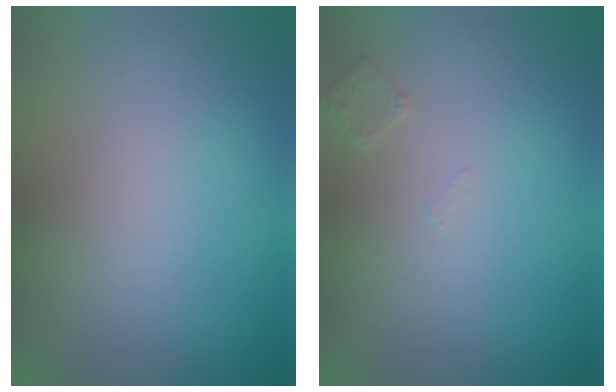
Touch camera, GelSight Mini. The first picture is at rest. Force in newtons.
{"total": 1.0, "press": 1.0, "slide": 0.1}